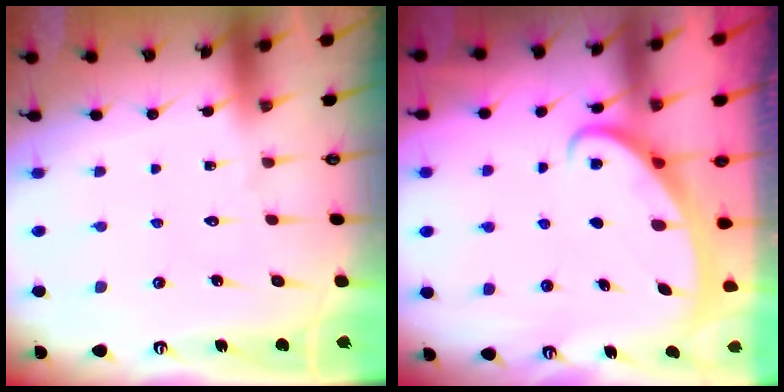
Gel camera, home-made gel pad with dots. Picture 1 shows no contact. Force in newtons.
{"total": 2.4, "press": 2.4, "slide": 0.4}